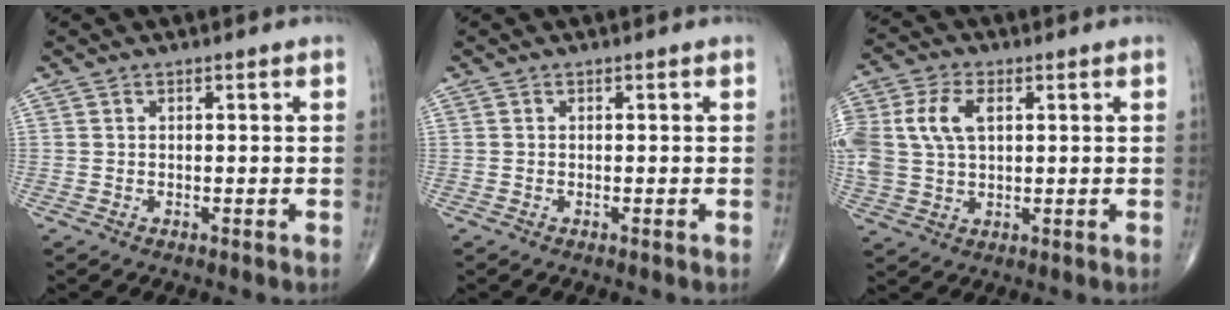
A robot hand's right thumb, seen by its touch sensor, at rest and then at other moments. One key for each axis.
{"total": 0.0}
{"total": 12.4, "fx": 2.7, "fy": 8.0, "fz": 9.1, "tx": -0.222, "ty": 0.007, "tz": 0.053}